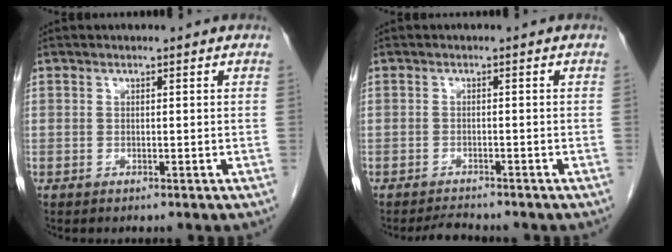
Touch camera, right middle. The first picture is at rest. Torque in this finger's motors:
{"motor_torque": [0.01, -0.02, 0.00, 0.00]}